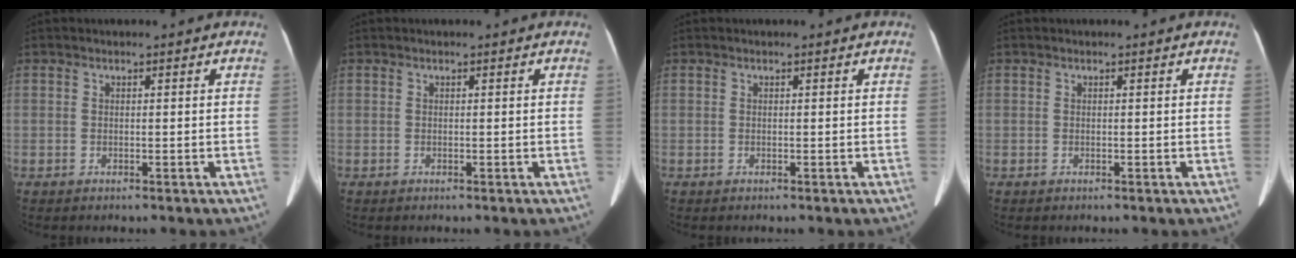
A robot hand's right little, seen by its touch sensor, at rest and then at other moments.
{"total": 0.0}
{"total": 0.0}
{"total": 0.0}